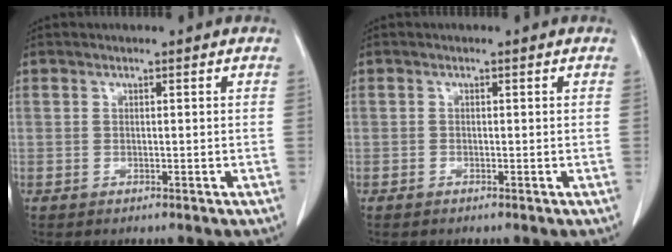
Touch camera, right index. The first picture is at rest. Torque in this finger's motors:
{"motor_torque": [0.11, -0.09, 0.01, 0.02]}